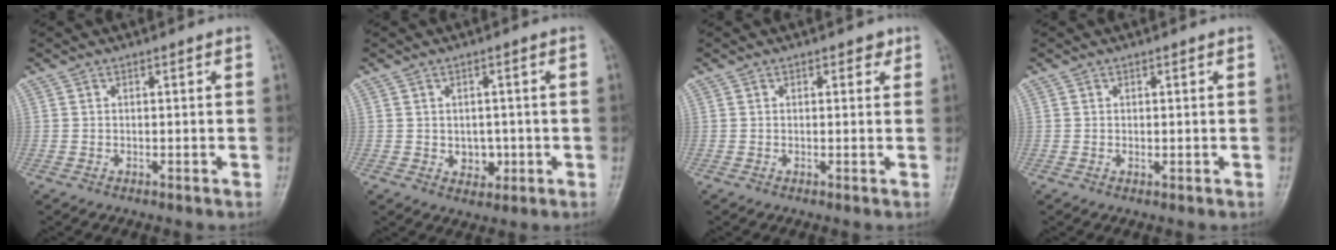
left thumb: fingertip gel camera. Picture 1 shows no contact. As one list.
[{"total": 4.0, "force": [-0.5, 3.2, 2.4], "torque": [-0.012, 0.001, 0.000]}, {"total": 1.8, "force": [1.0, 1.2, 1.0], "torque": [0.002, -0.001, 0.009]}, {"total": 0.8, "force": [0.1, 0.5, 0.6], "torque": [-0.008, -0.001, 0.003]}]